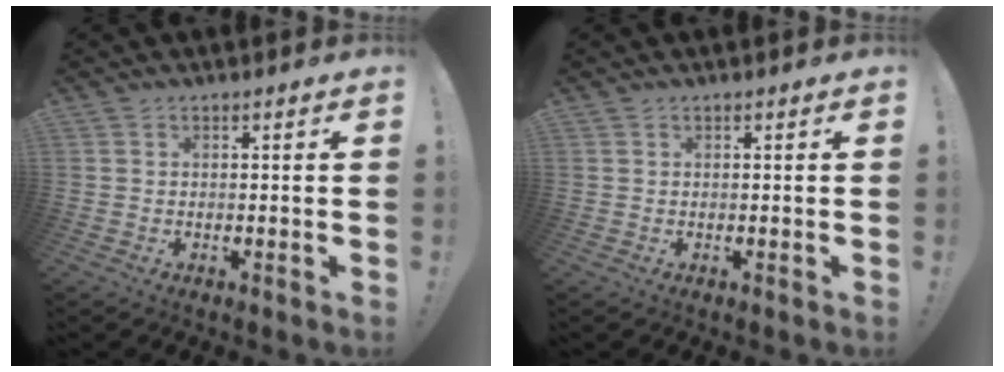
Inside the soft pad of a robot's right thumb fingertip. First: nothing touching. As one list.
[{"total": 0.0}]